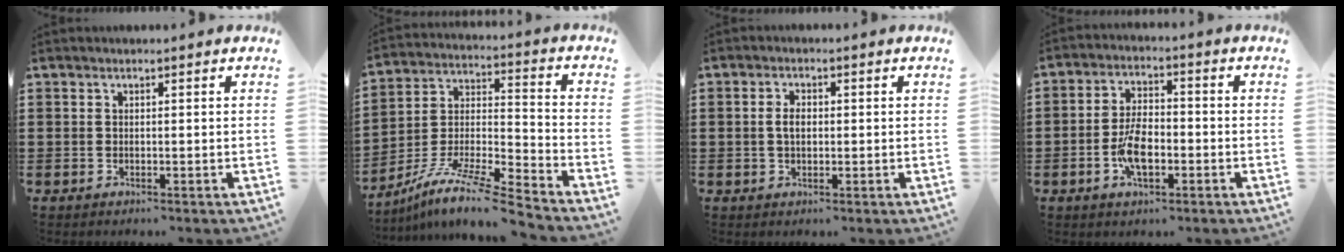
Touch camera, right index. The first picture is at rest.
{"total": 10.9, "force": [-9.3, 0.8, 5.7], "torque": [-0.107, 0.011, -0.187]}
{"total": 2.6, "force": [0.1, 1.4, 2.1], "torque": [-0.043, 0.007, 0.001]}
{"total": 6.7, "force": [-1.9, 3.3, 5.5], "torque": [-0.121, 0.002, -0.040]}